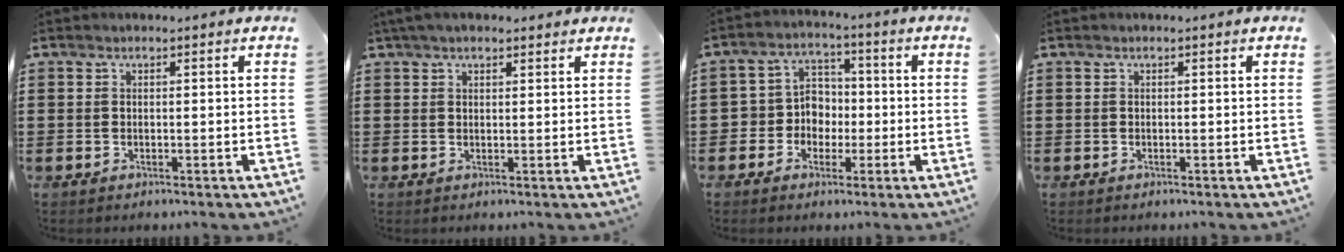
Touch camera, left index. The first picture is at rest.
{"total": 2.6, "force": [2.1, 0.9, 1.3], "torque": [-0.030, 0.006, 0.040]}
{"total": 5.2, "force": [-1.3, 4.9, 1.3], "torque": [-0.046, 0.012, -0.029]}
{"total": 0.0}